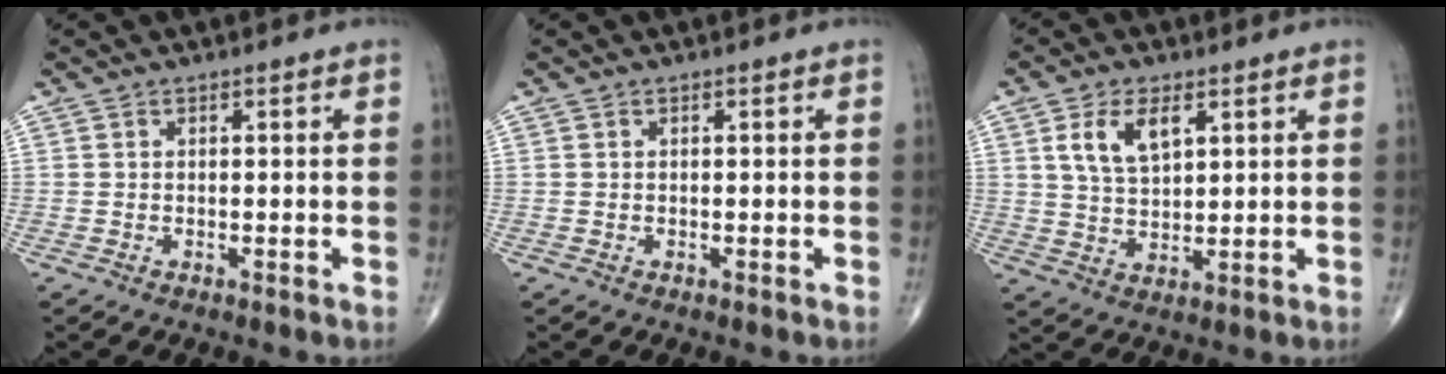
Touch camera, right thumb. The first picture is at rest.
{"total": 0.0}
{"total": 7.7, "force": [3.2, 4.0, 5.8], "torque": [-0.101, -0.011, 0.065]}